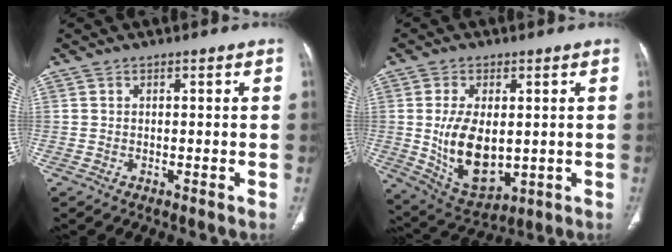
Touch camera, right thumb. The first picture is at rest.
{"total": 13.4, "force": [-0.1, 7.6, 11.0], "torque": [-0.184, -0.015, 0.023]}